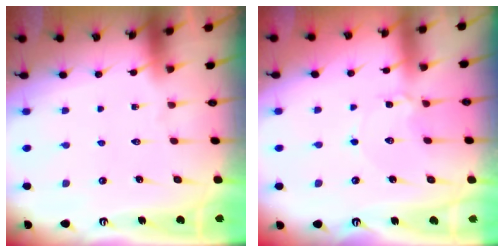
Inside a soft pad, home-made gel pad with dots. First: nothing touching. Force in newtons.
{"total": 2.3, "press": 2.3, "slide": 0.2}